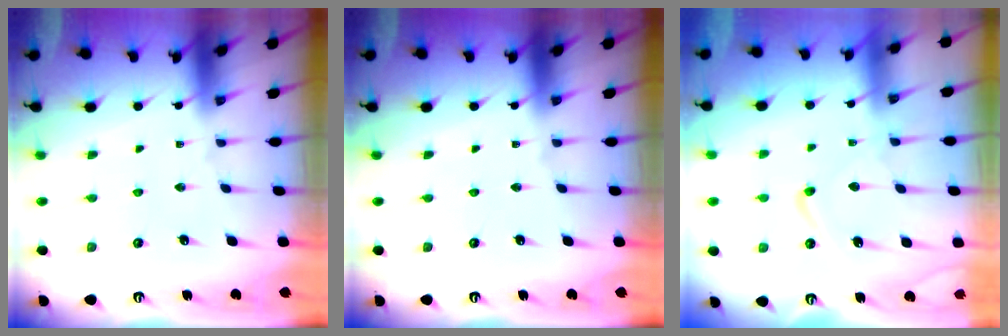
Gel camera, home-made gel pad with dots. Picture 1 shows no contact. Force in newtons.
{"total": 0.0}
{"total": 11.2, "press": 11.1, "slide": 1.0}